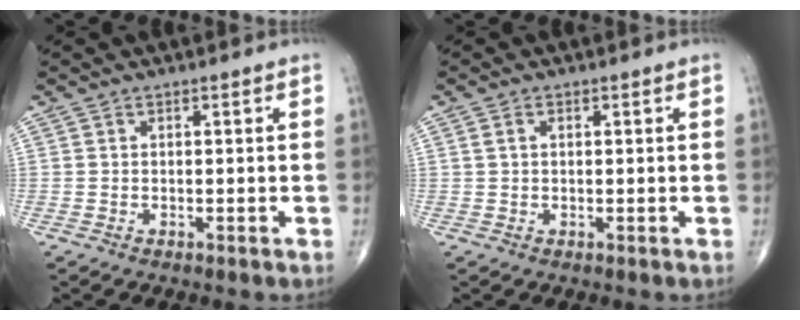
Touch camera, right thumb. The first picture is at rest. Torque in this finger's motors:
{"motor_torque": [-0.13, -0.06, 0.16, 0.10, 0.06]}